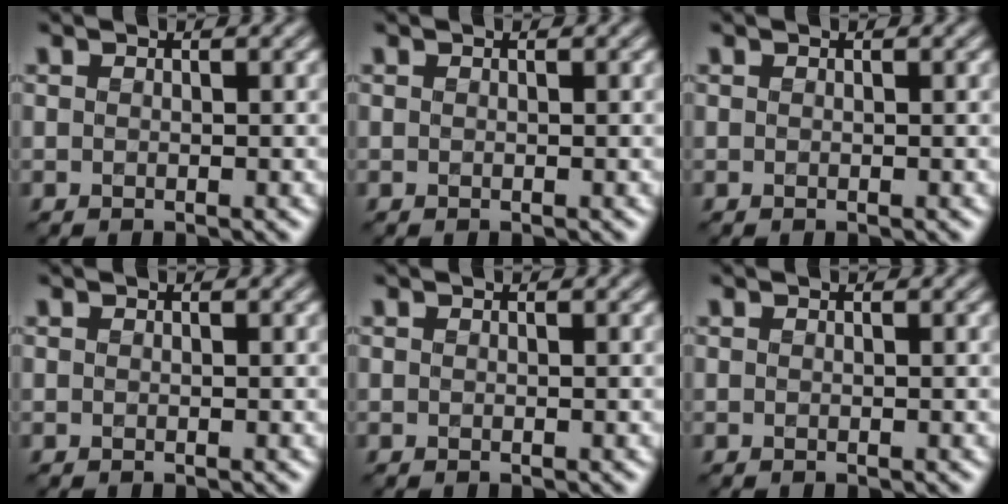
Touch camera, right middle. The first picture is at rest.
{"total": 0.0}
{"total": 0.0}
{"total": 0.0}
{"total": 0.0}
{"total": 0.0}